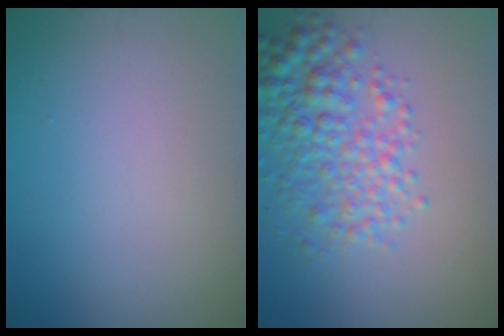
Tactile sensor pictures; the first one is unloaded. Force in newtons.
{"total": 5.0, "press": 5.0, "slide": 0.2}